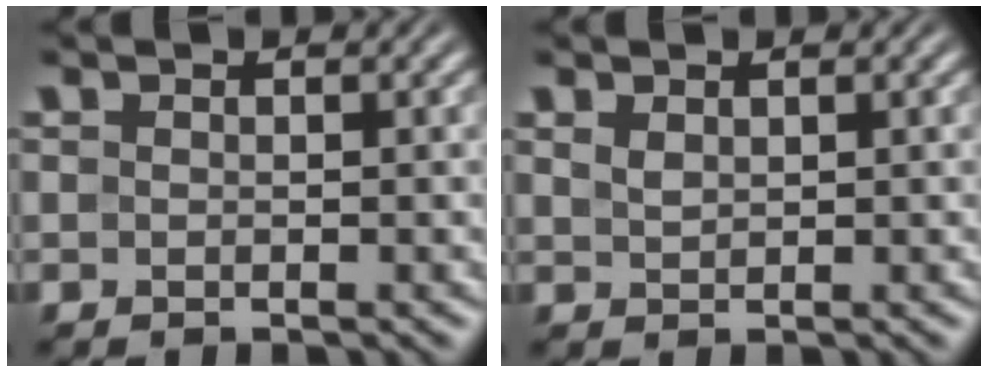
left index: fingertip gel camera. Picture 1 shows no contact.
{"total": 1.0, "force": [0.7, 0.5, 0.5], "torque": [-0.016, 0.001, 0.018]}